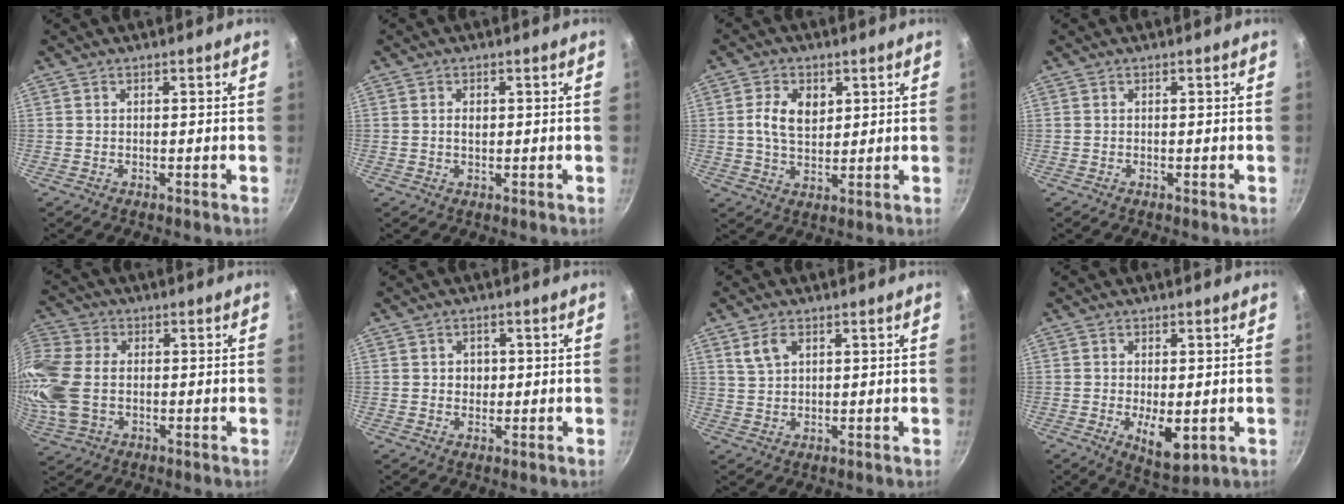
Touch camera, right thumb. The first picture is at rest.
{"total": 1.4, "force": [0.2, 0.9, 1.1], "torque": [-0.015, -0.002, 0.004]}
{"total": 7.1, "force": [1.8, 4.6, 5.1], "torque": [-0.079, -0.007, 0.034]}
{"total": 0.0}
{"total": 16.8, "force": [-0.7, 11.7, 12.0], "torque": [-0.324, 0.004, -0.008]}
{"total": 2.5, "force": [0.3, 2.2, 1.3], "torque": [0.001, 0.000, 0.003]}
{"total": 3.8, "force": [2.0, 2.2, 2.4], "torque": [-0.044, -0.002, 0.045]}
{"total": 6.7, "force": [-1.4, 3.0, 5.8], "torque": [-0.087, -0.015, -0.013]}